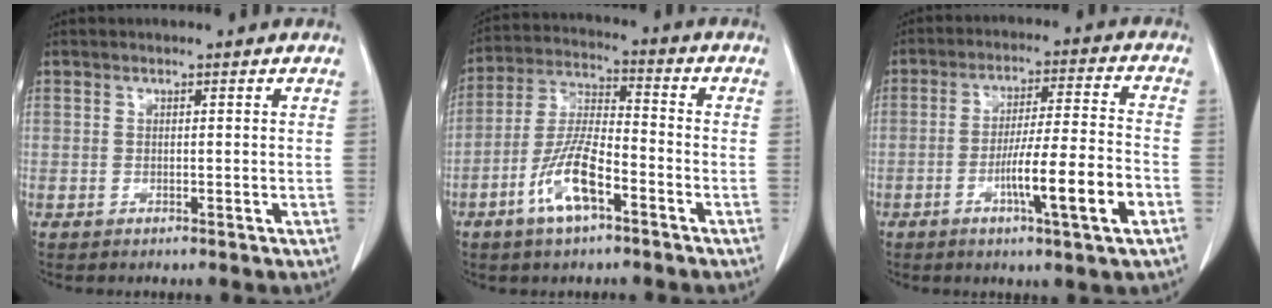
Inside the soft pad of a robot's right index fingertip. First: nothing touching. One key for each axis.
{"total": 9.9, "fx": -4.8, "fy": 2.5, "fz": 8.3, "tx": -0.180, "ty": -0.002, "tz": -0.092}
{"total": 11.6, "fx": -4.4, "fy": -0.1, "fz": 10.7, "tx": -0.178, "ty": -0.003, "tz": -0.071}